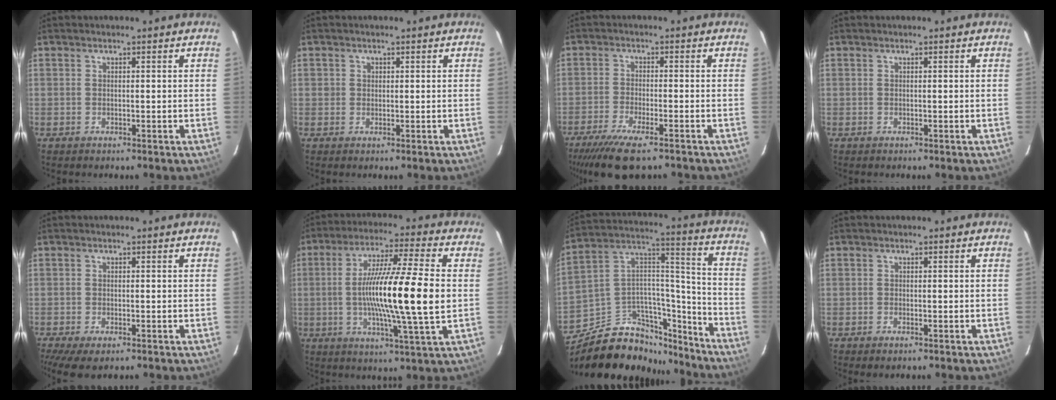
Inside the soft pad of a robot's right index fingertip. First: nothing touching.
{"total": 1.0, "force": [0.2, 1.0, 0.1], "torque": [0.001, 0.003, 0.002]}
{"total": 10.6, "force": [-8.0, 2.3, 6.6], "torque": [-0.155, -0.035, -0.144]}
{"total": 0.0}
{"total": 6.4, "force": [-4.2, 2.1, 4.3], "torque": [-0.100, -0.030, -0.070]}
{"total": 17.3, "force": [-0.8, 0.1, 17.3], "torque": [-0.298, -0.008, -0.019]}
{"total": 23.6, "force": [-17.8, 11.9, 10.1], "torque": [-0.190, 0.081, -0.259]}
{"total": 0.9, "force": [-0.5, 0.3, 0.6], "torque": [-0.010, -0.003, -0.010]}